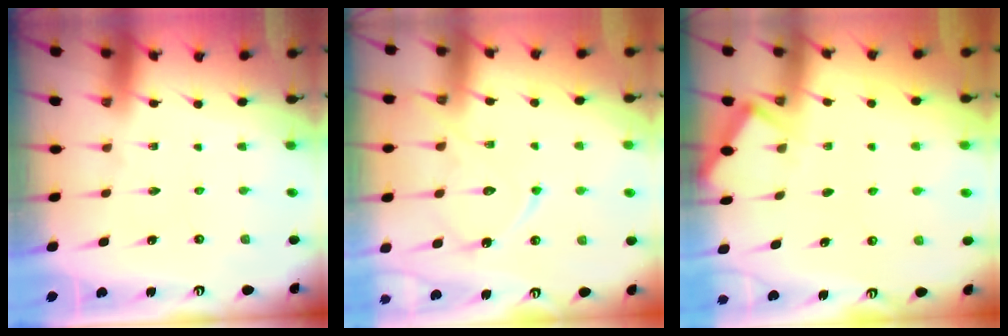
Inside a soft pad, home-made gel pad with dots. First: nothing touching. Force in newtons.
{"total": 13.0, "press": 12.9, "slide": 0.9}
{"total": 2.1, "press": 2.1, "slide": 0.3}